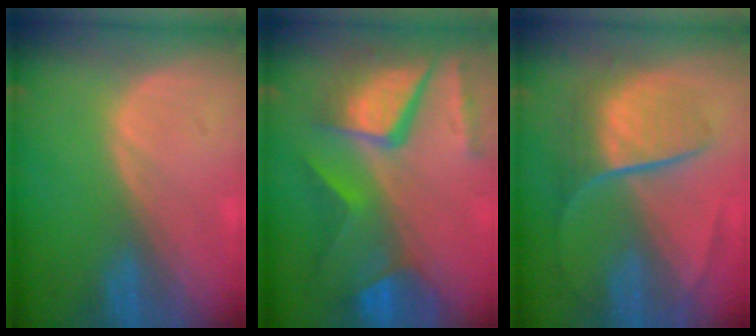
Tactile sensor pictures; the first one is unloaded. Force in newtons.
{"total": 11.8, "press": 9.8, "slide": 6.6}
{"total": 9.3, "press": 7.8, "slide": 5.2}